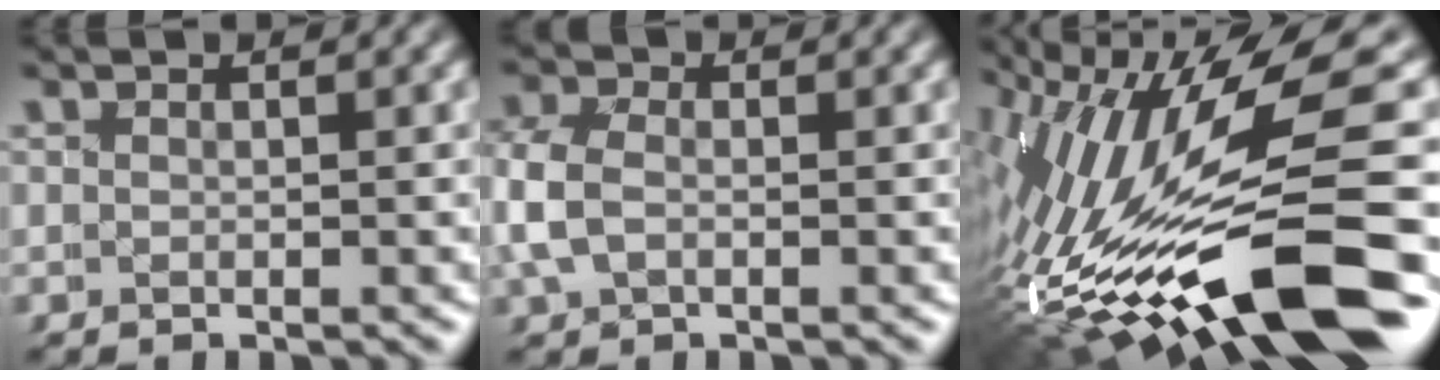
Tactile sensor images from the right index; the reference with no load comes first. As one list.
[{"total": 4.1, "force": [0.1, 3.4, 2.4], "torque": [-0.085, -0.006, 0.003]}, {"total": 12.9, "force": [-3.4, 4.6, 11.6], "torque": [-0.179, -0.007, -0.043]}]